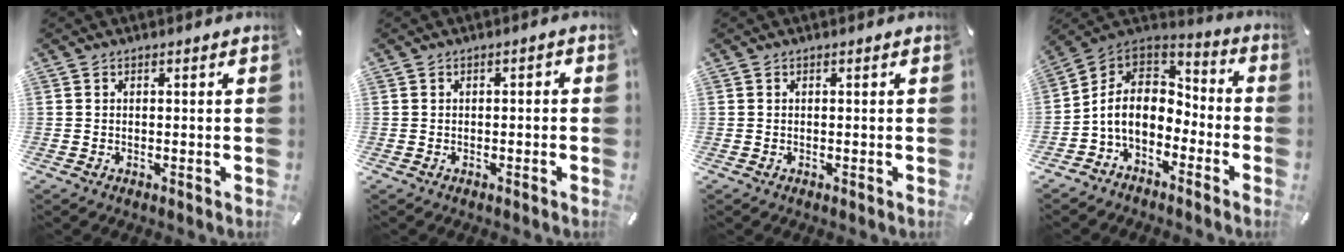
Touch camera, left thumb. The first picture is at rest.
{"total": 1.3, "force": [-0.8, 0.6, 0.8], "torque": [-0.016, 0.004, -0.016]}
{"total": 0.0}
{"total": 10.1, "force": [-3.5, 7.7, 5.4], "torque": [-0.133, 0.011, -0.069]}